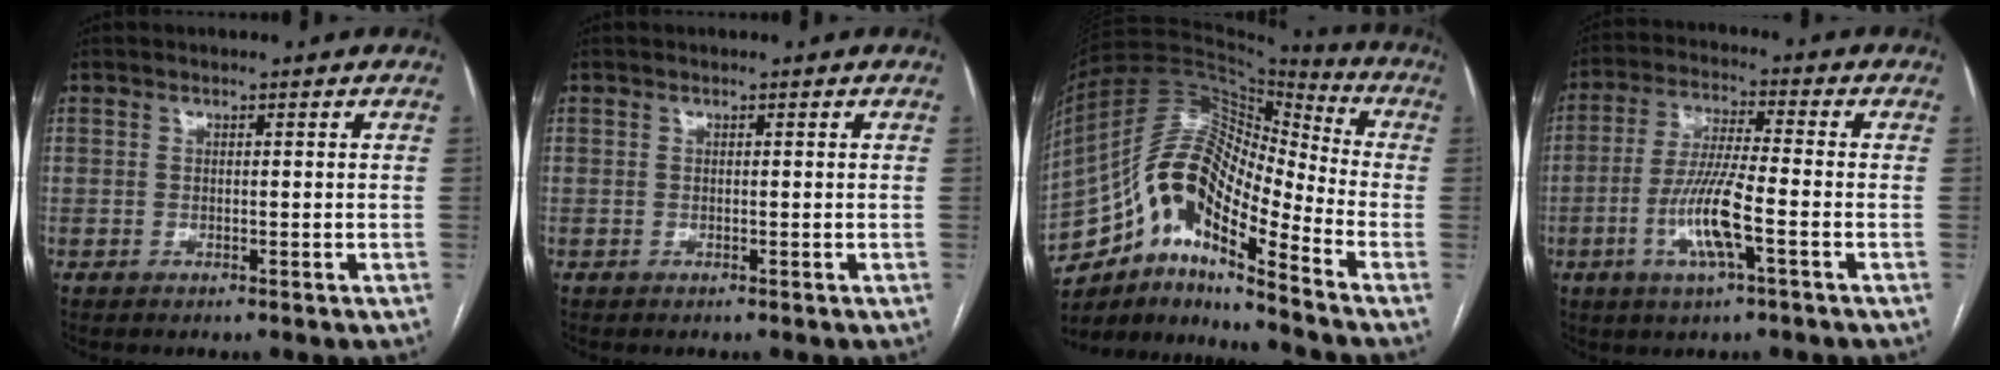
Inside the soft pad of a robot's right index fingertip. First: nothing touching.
{"total": 0.0}
{"total": 16.9, "force": [-9.6, 4.6, 13.1], "torque": [-0.244, 0.044, -0.166]}
{"total": 9.7, "force": [-3.2, 0.8, 9.1], "torque": [-0.185, -0.006, -0.062]}